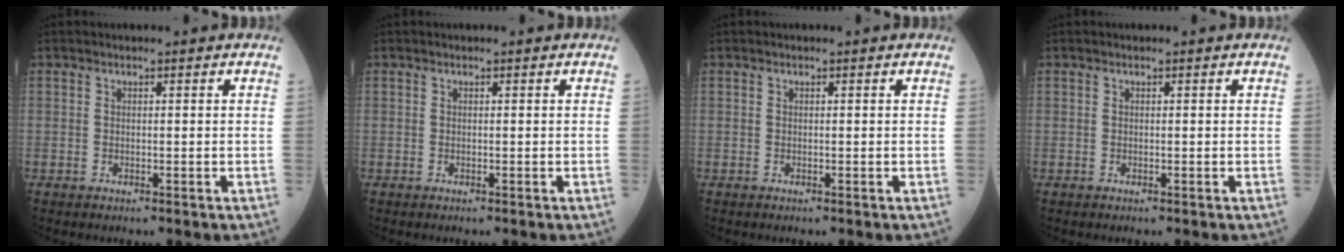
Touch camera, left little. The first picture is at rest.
{"total": 0.0}
{"total": 0.0}
{"total": 0.0}